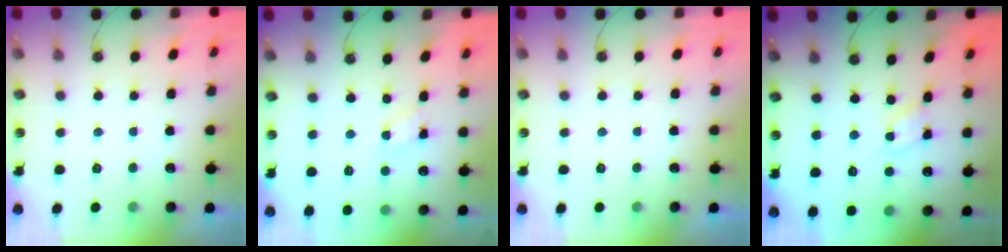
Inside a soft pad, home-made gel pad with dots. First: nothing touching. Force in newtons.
{"total": 4.0, "press": 4.0, "slide": 0.5}
{"total": 0.0}
{"total": 1.9, "press": 1.8, "slide": 0.3}